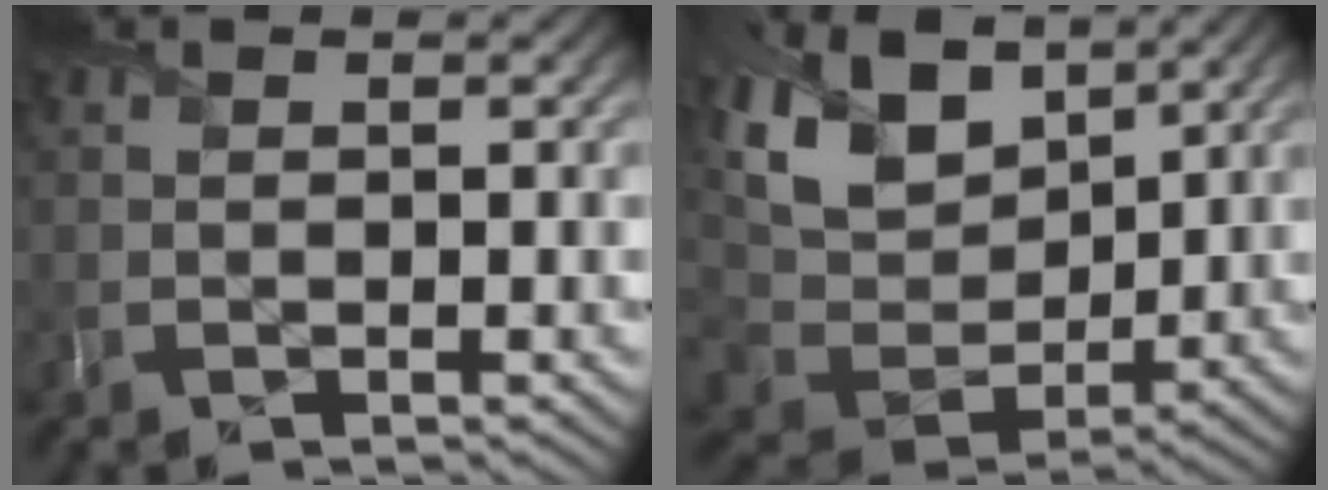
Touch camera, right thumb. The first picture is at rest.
{"total": 12.2, "force": [6.2, 7.8, 6.9], "torque": [-0.189, 0.015, 0.113]}